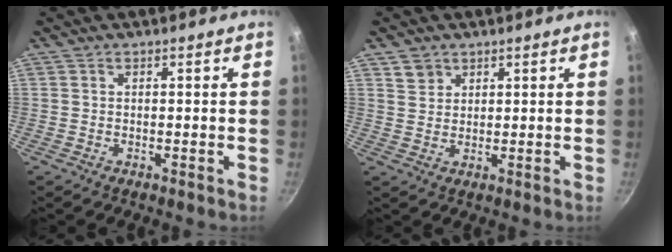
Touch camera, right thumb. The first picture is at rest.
{"total": 3.5, "force": [2.0, 2.7, 0.7], "torque": [0.007, 0.002, 0.039]}